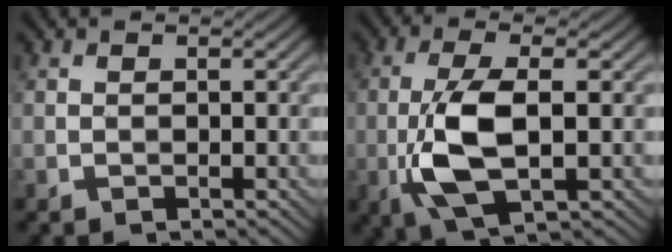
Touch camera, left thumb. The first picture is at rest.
{"total": 8.5, "force": [-1.4, 3.1, 7.7], "torque": [-0.168, 0.003, -0.028]}